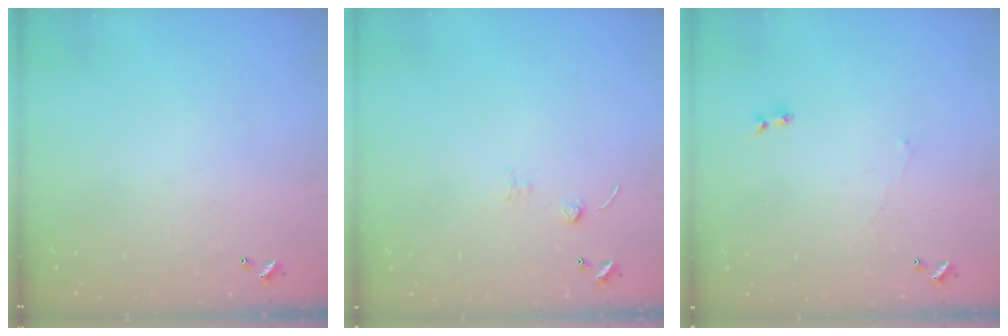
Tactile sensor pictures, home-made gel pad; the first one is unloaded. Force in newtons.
{"total": 0.0}
{"total": 1.6, "press": 1.5, "slide": 0.6}